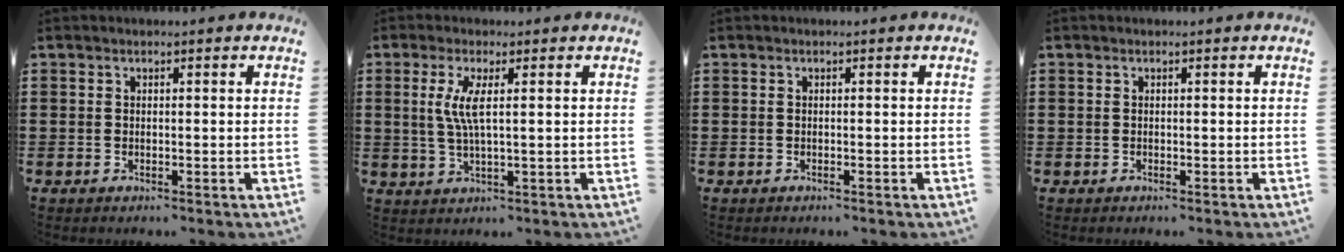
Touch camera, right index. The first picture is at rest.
{"total": 4.8, "force": [1.0, 0.6, 4.6], "torque": [-0.107, -0.009, 0.010]}
{"total": 0.0}
{"total": 0.0}